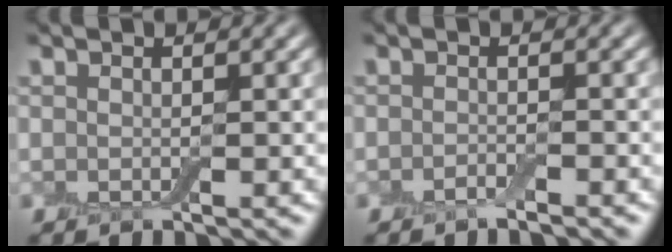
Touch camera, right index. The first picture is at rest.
{"total": 0.9, "force": [-0.8, 0.1, 0.5], "torque": [-0.012, -0.001, -0.016]}